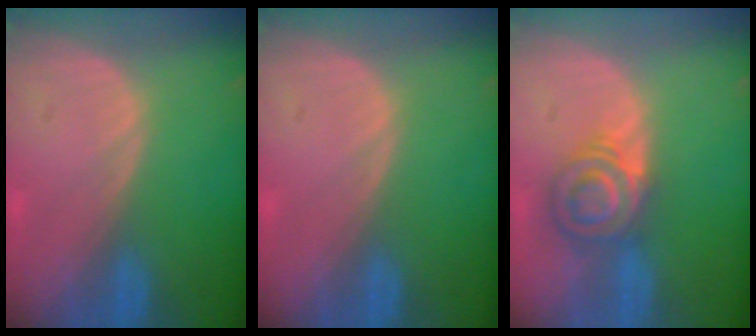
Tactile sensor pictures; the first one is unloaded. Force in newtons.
{"total": 0.0}
{"total": 5.9, "press": 5.9, "slide": 0.8}